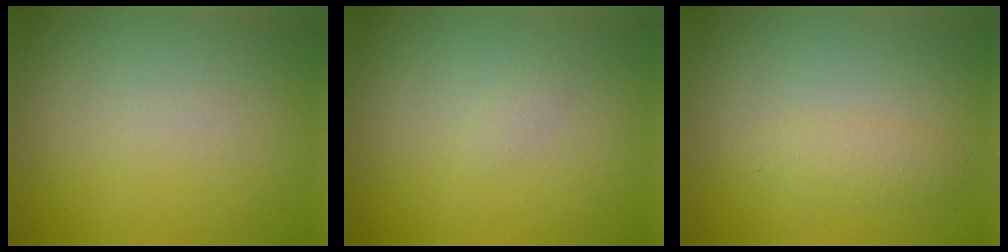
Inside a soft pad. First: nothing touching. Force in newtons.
{"total": 0.5, "press": 0.5, "slide": 0.0}
{"total": 1.5, "press": 1.5, "slide": 0.1}